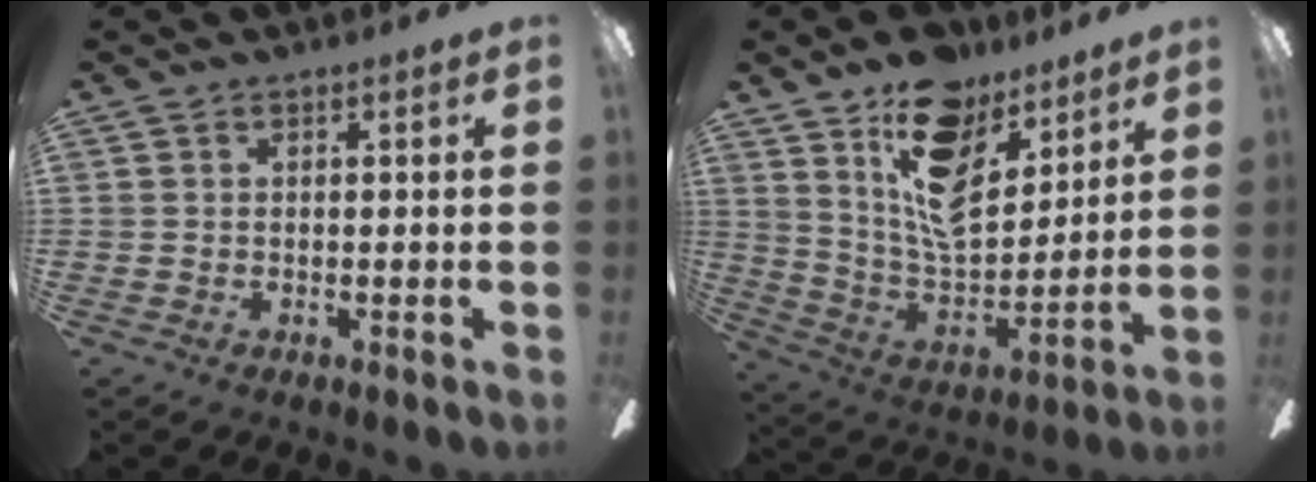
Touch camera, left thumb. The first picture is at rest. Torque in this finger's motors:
{"motor_torque": [0.67, -0.36, 0.16, -0.25, 0.15]}